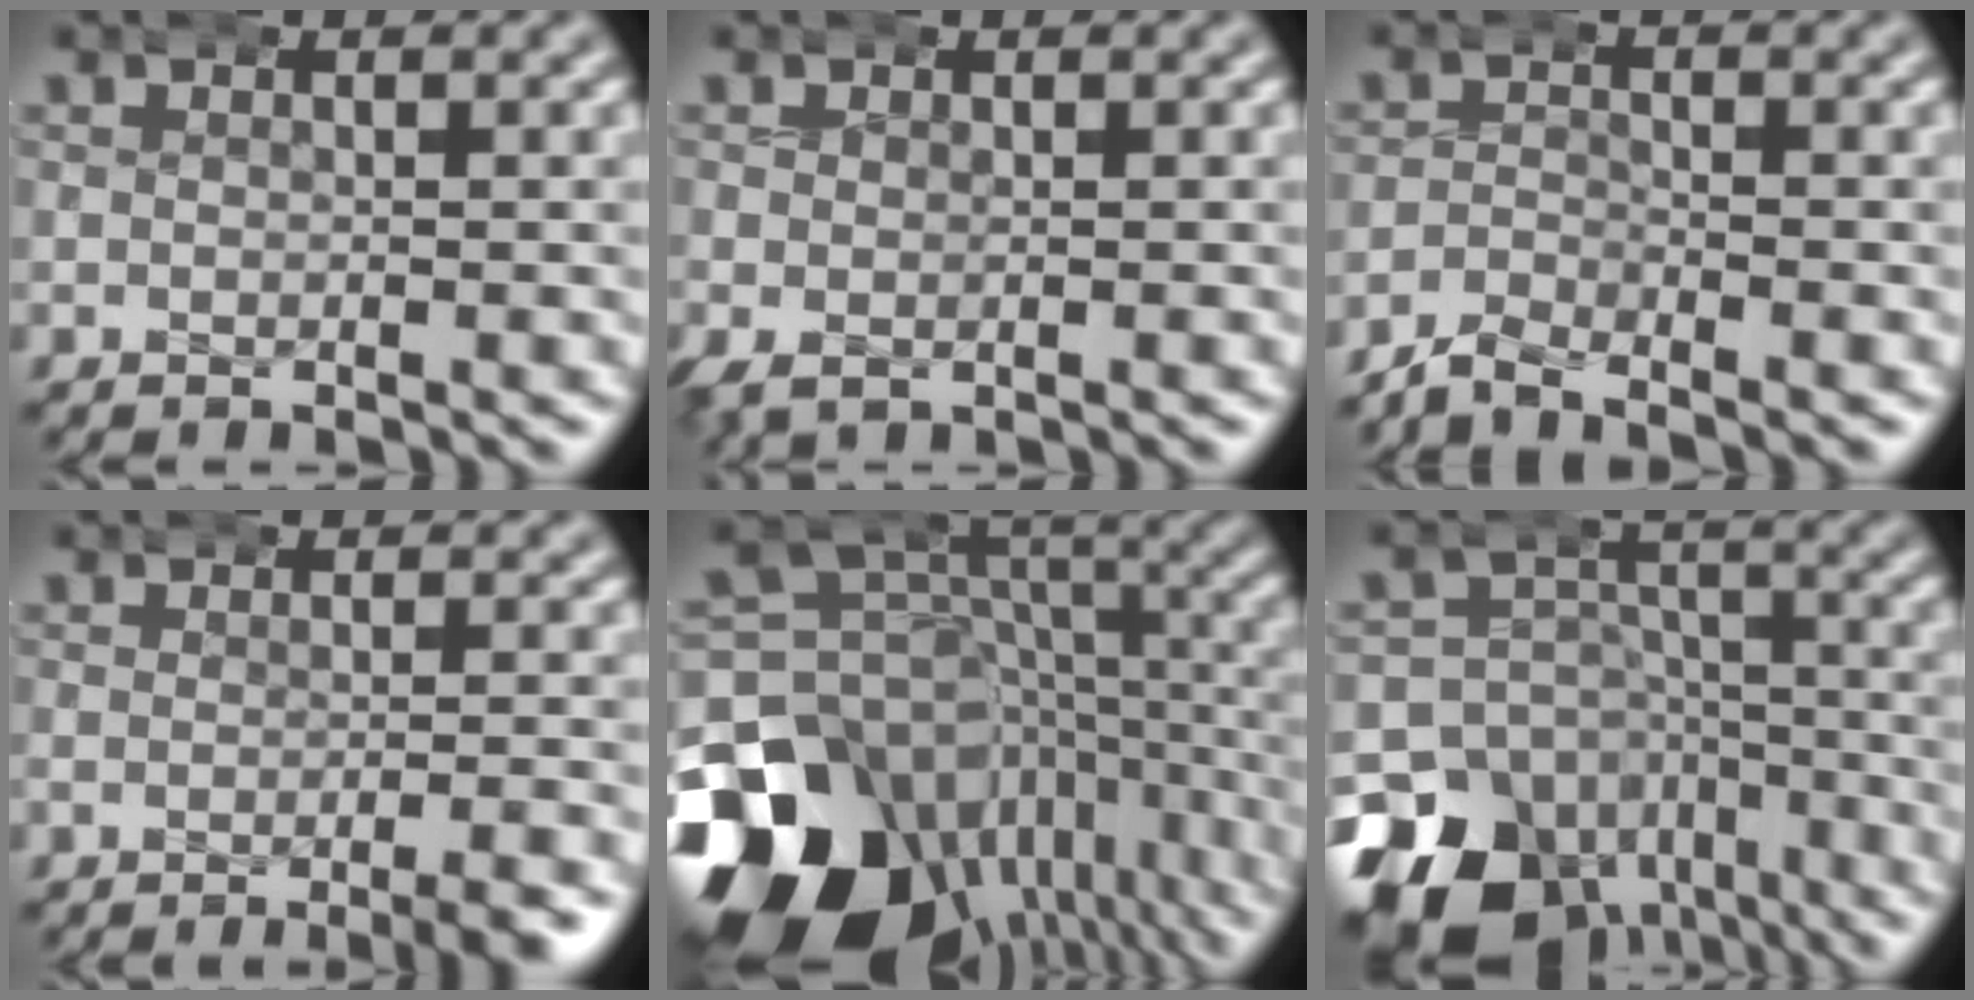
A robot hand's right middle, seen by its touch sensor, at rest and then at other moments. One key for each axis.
{"total": 2.1, "fx": -0.6, "fy": 1.5, "fz": 1.2, "tx": -0.025, "ty": -0.009, "tz": -0.002}
{"total": 3.2, "fx": -3.1, "fy": 0.6, "fz": 0.3, "tx": 0.003, "ty": -0.002, "tz": -0.060}
{"total": 2.4, "fx": -1.6, "fy": -0.3, "fz": 1.7, "tx": -0.014, "ty": 0.007, "tz": -0.034}
{"total": 22.2, "fx": -9.9, "fy": 15.2, "fz": 12.8, "tx": -0.183, "ty": -0.079, "tz": -0.134}
{"total": 17.1, "fx": -10.0, "fy": 11.8, "fz": 7.2, "tx": -0.113, "ty": -0.071, "tz": -0.146}